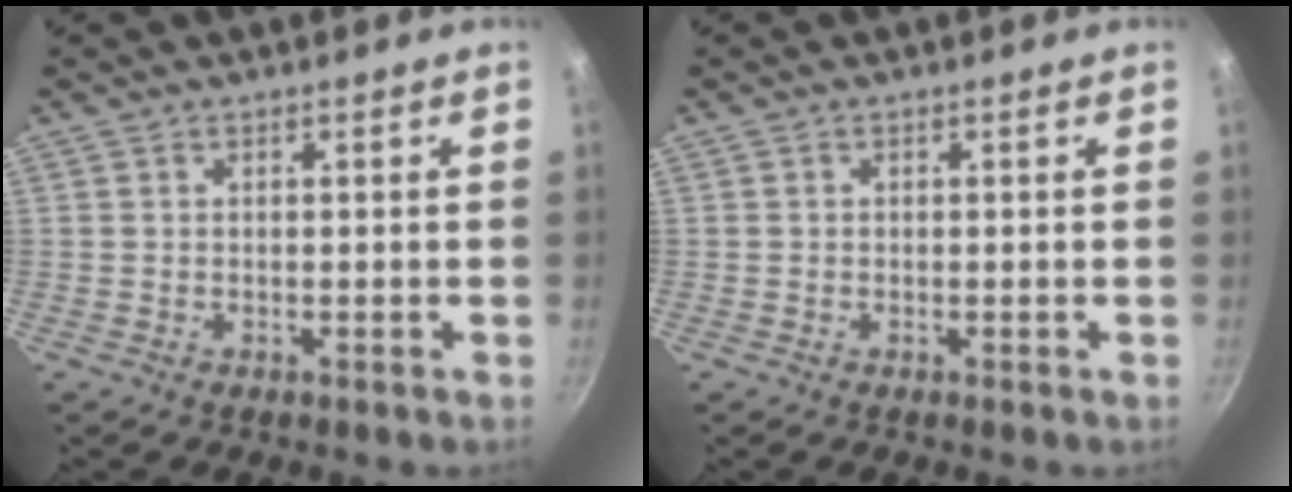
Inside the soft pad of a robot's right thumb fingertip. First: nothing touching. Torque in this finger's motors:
{"motor_torque": [-0.29, 0.00, -0.47, 0.33, -0.03]}